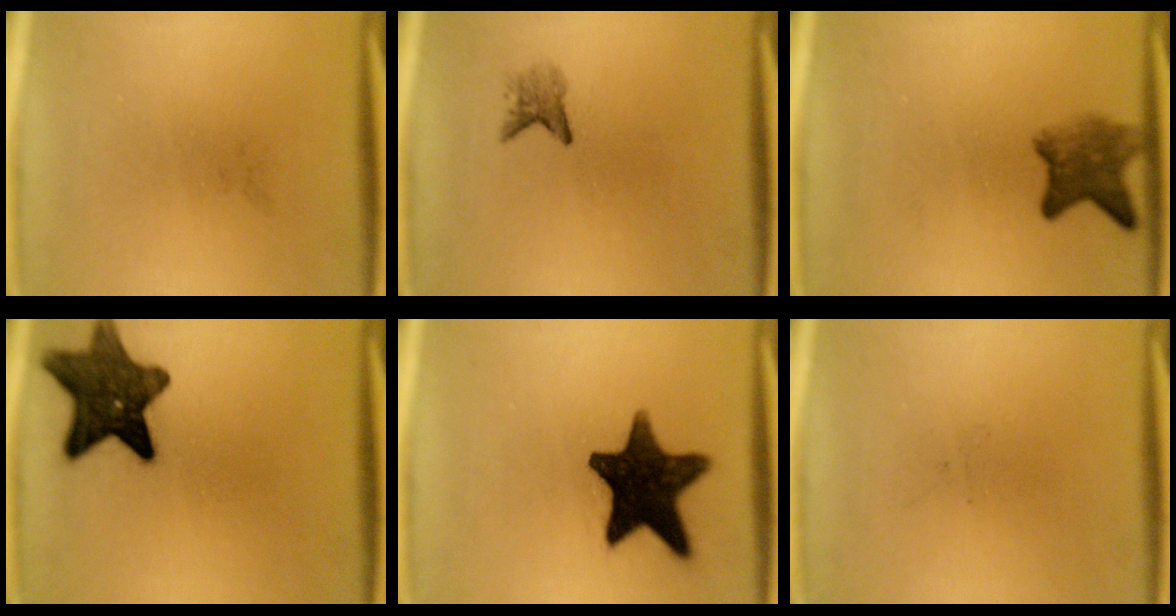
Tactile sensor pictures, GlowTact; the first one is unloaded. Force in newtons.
{"total": 2.0}
{"total": 5.2}
{"total": 12.8}
{"total": 16.4}
{"total": 0.0}